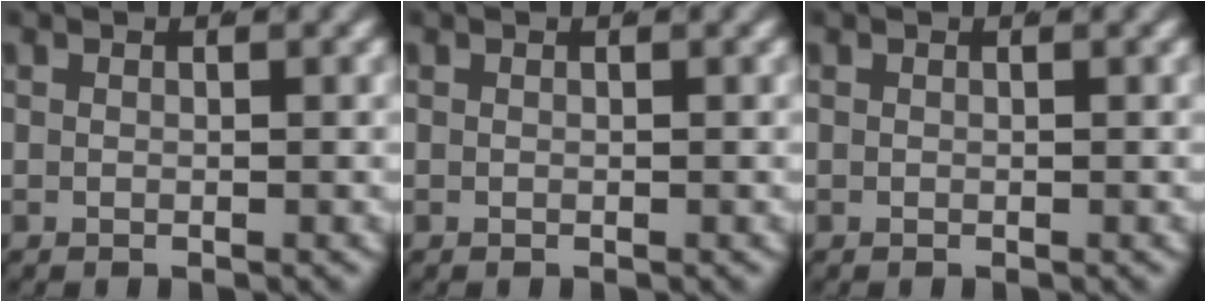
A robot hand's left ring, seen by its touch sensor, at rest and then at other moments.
{"total": 0.0}
{"total": 0.0}